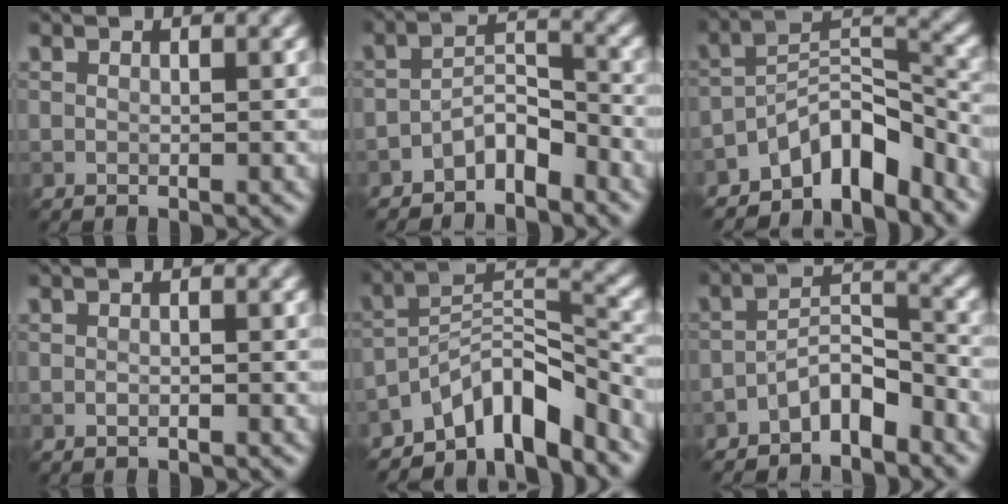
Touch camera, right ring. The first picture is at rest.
{"total": 3.5, "force": [-2.6, 1.3, 1.9], "torque": [-0.030, 0.015, -0.054]}
{"total": 6.7, "force": [-5.2, 2.4, 3.4], "torque": [-0.036, 0.009, -0.100]}
{"total": 0.0}
{"total": 7.5, "force": [-5.7, 2.4, 4.2], "torque": [-0.052, 0.005, -0.111]}
{"total": 4.1, "force": [-3.1, 1.4, 2.4], "torque": [-0.036, 0.015, -0.062]}